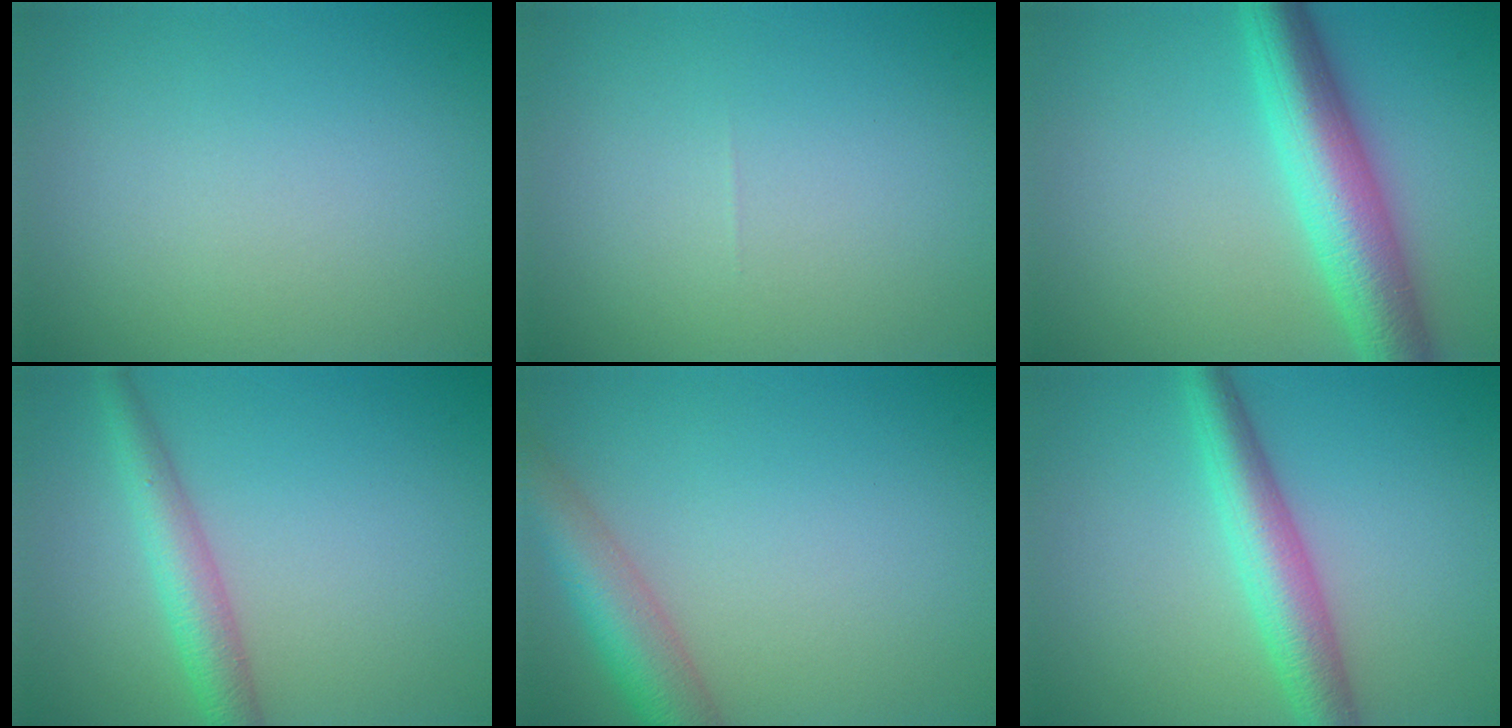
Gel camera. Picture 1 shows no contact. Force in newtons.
{"total": 0.0}
{"total": 7.3, "press": 7.3, "slide": 0.0}
{"total": 3.5, "press": 3.5, "slide": 0.1}
{"total": 5.0, "press": 5.0, "slide": 0.2}
{"total": 4.9, "press": 4.9, "slide": 0.1}